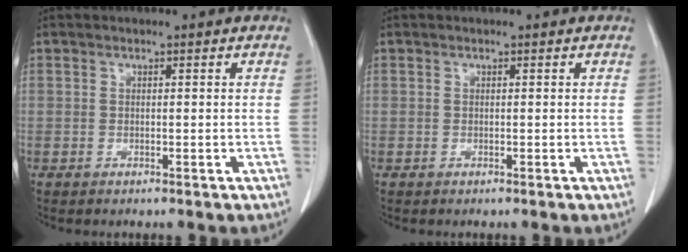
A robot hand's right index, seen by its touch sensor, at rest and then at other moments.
{"total": 0.0}